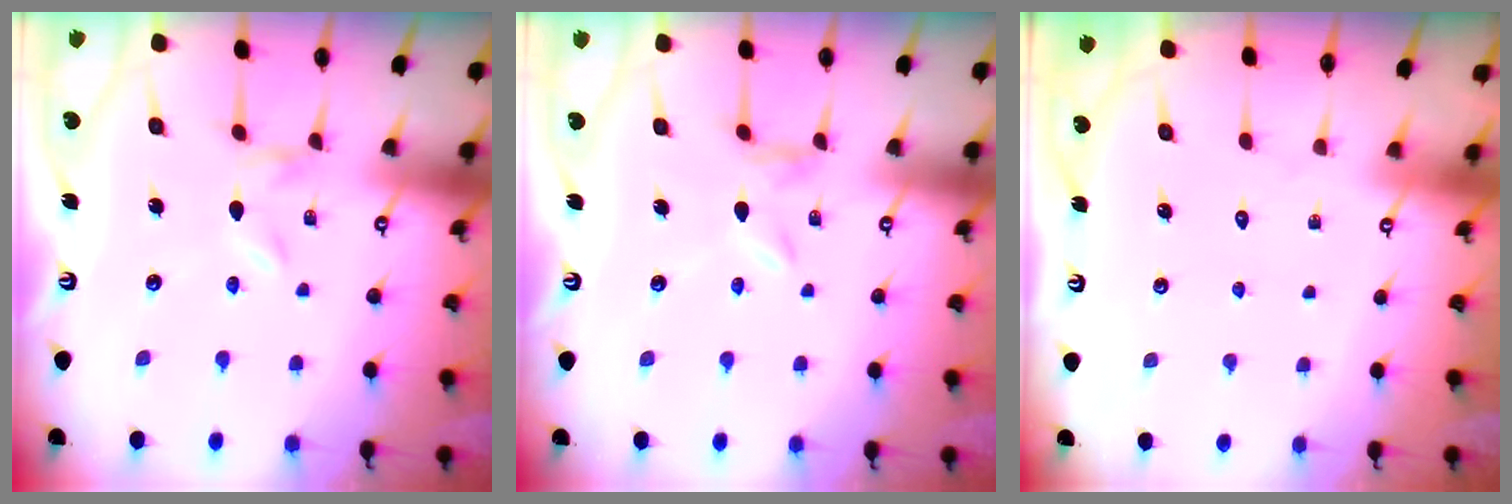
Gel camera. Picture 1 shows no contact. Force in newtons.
{"total": 4.3, "press": 4.3, "slide": 0.5}
{"total": 1.7, "press": 1.7, "slide": 0.1}